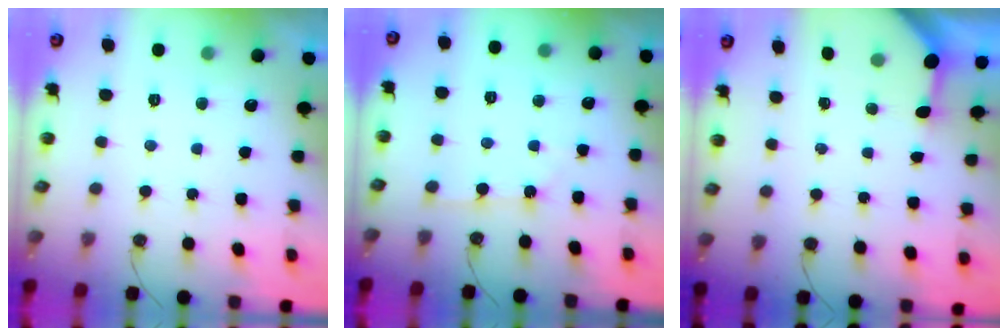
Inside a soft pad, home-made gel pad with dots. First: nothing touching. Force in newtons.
{"total": 2.2, "press": 2.2, "slide": 0.3}
{"total": 2.8, "press": 2.8, "slide": 0.3}